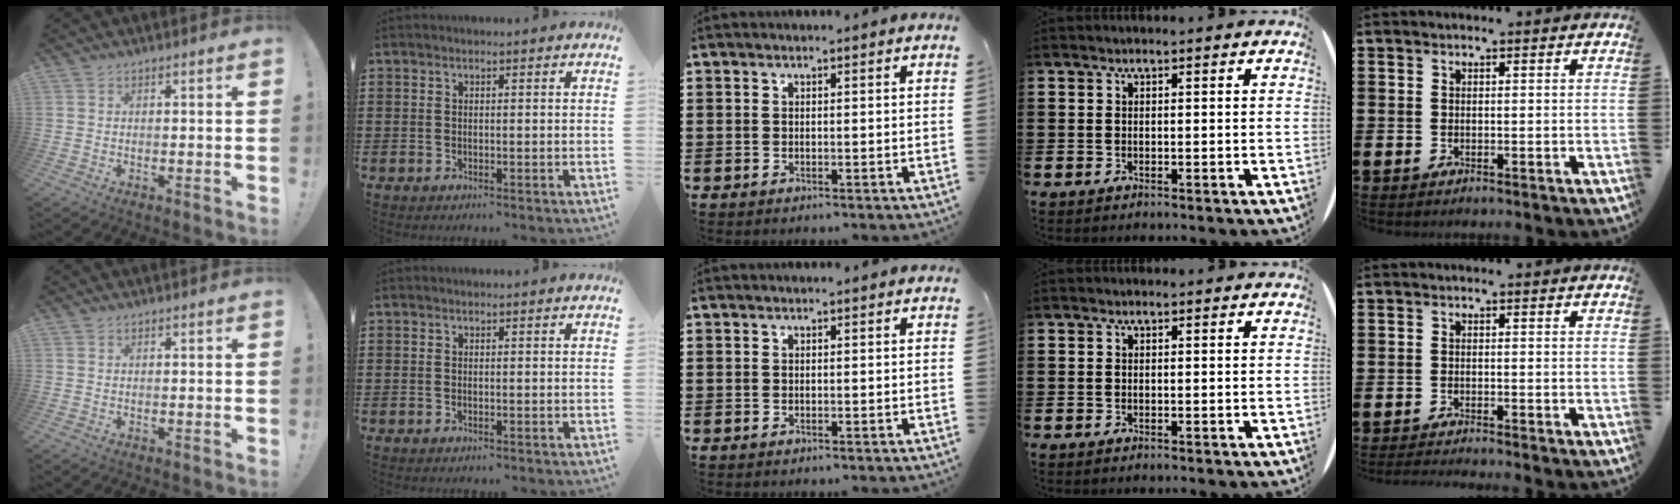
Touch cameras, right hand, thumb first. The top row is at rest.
{"little": {"total": 0.9, "force": [-0.9, -0.1, 0.3], "torque": [-0.004, -0.002, -0.017]}}